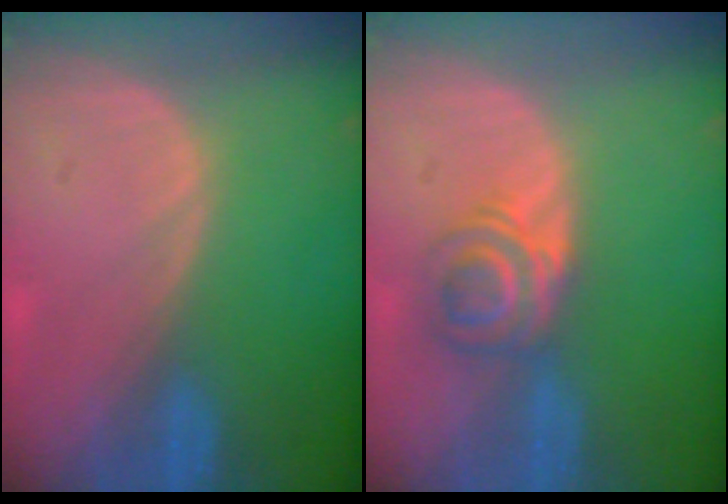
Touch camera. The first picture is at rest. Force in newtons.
{"total": 5.9, "press": 4.9, "slide": 3.2}